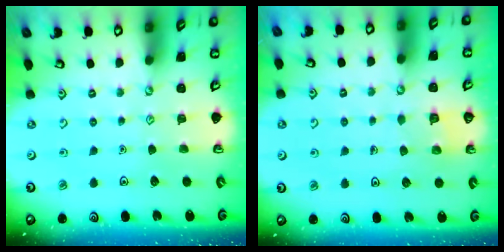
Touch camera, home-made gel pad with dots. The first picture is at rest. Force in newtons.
{"total": 2.8, "press": 2.8, "slide": 0.1}